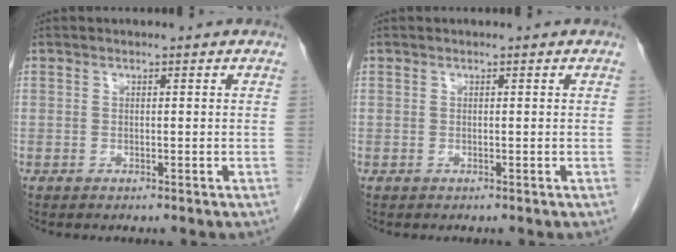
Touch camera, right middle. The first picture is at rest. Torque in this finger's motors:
{"motor_torque": [0.00, 0.00, 0.00, 0.00]}